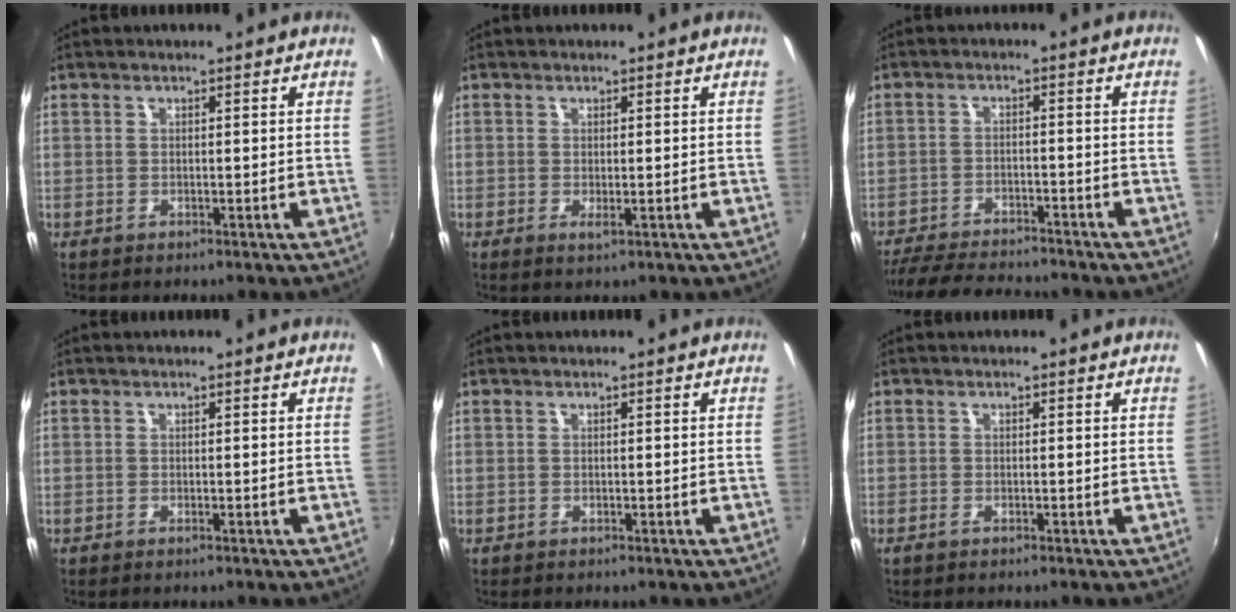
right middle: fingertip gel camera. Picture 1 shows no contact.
{"total": 1.1, "force": [-0.1, 0.2, 1.1], "torque": [-0.019, -0.003, -0.003]}
{"total": 13.1, "force": [-11.9, 2.4, 5.0], "torque": [-0.122, -0.018, -0.190]}
{"total": 0.0}
{"total": 0.0}
{"total": 0.7, "force": [-0.5, 0.0, 0.5], "torque": [-0.011, -0.002, -0.011]}